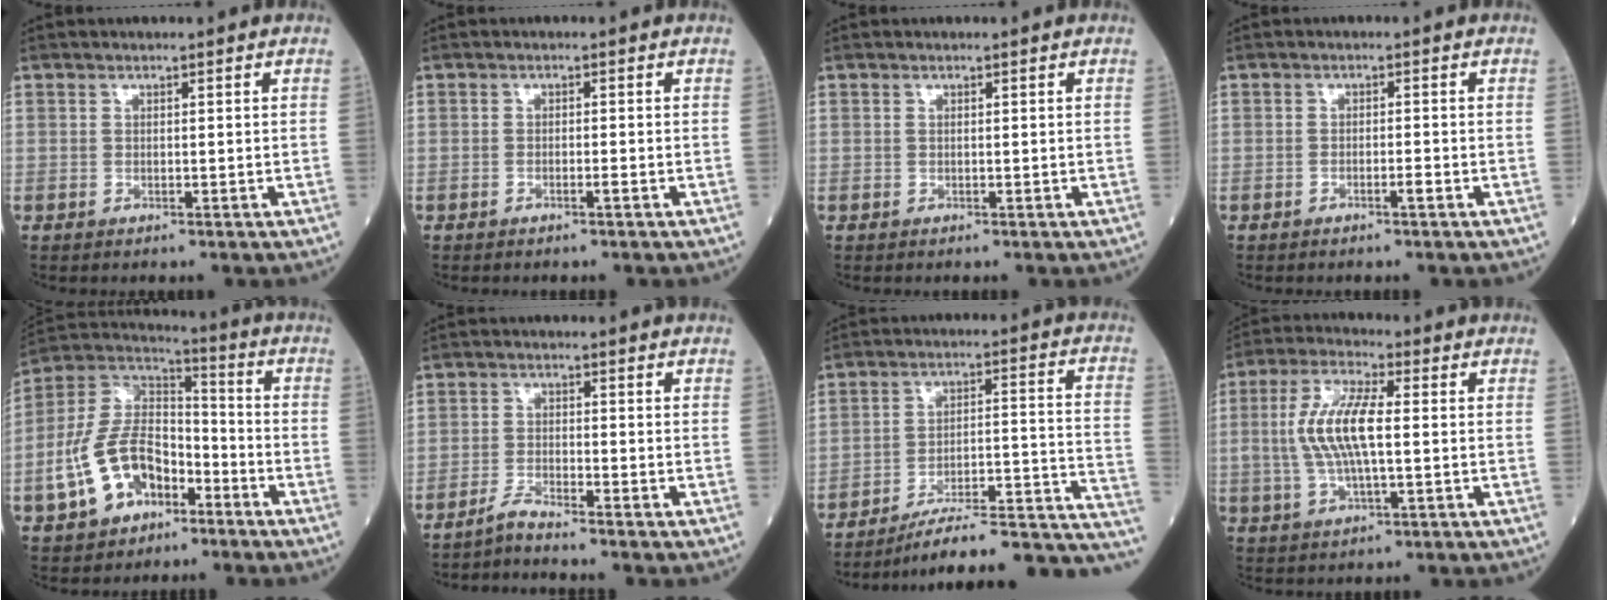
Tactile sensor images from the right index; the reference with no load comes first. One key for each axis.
{"total": 0.8, "fx": -0.6, "fy": -0.1, "fz": 0.5, "tx": -0.009, "ty": 0.001, "tz": -0.011}
{"total": 0.0}
{"total": 1.2, "fx": -0.9, "fy": 0.0, "fz": 0.8, "tx": -0.014, "ty": 0.002, "tz": -0.017}
{"total": 14.1, "fx": -6.0, "fy": 8.5, "fz": 9.6, "tx": -0.216, "ty": 0.024, "tz": -0.107}
{"total": 2.6, "fx": -2.5, "fy": -0.7, "fz": 0.4, "tx": -0.011, "ty": -0.010, "tz": -0.054}
{"total": 19.8, "fx": -15.8, "fy": 3.1, "fz": 11.6, "tx": -0.089, "ty": 0.043, "tz": -0.227}
{"total": 10.1, "fx": 0.4, "fy": 2.7, "fz": 9.7, "tx": -0.209, "ty": 0.010, "tz": 0.006}